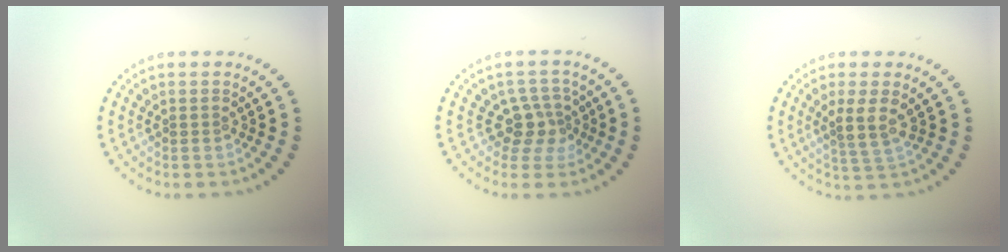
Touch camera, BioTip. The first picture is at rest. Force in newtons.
{"total": 2.7, "press": 2.1, "slide": 1.6}
{"total": 2.6, "press": 2.2, "slide": 1.5}